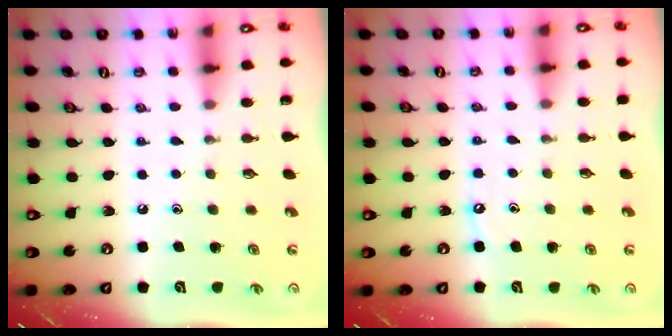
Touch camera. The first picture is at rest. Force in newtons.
{"total": 2.6, "press": 2.6, "slide": 0.4}